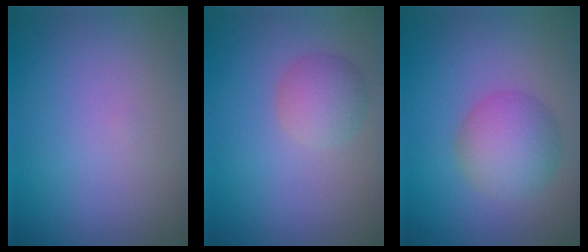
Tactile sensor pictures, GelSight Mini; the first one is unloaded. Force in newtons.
{"total": 2.4, "press": 2.4, "slide": 0.1}
{"total": 4.4, "press": 4.4, "slide": 0.2}